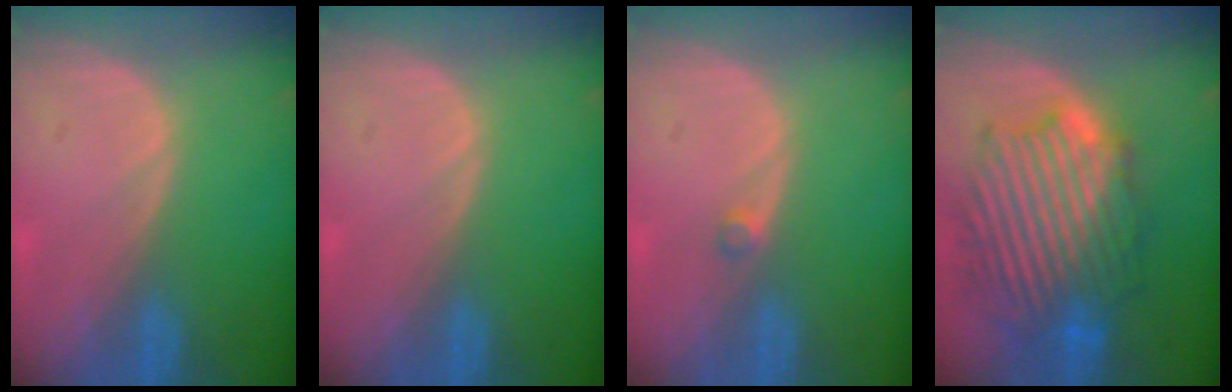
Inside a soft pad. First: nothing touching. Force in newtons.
{"total": 0.0}
{"total": 1.1, "press": 1.0, "slide": 0.6}
{"total": 13.1, "press": 13.0, "slide": 1.1}